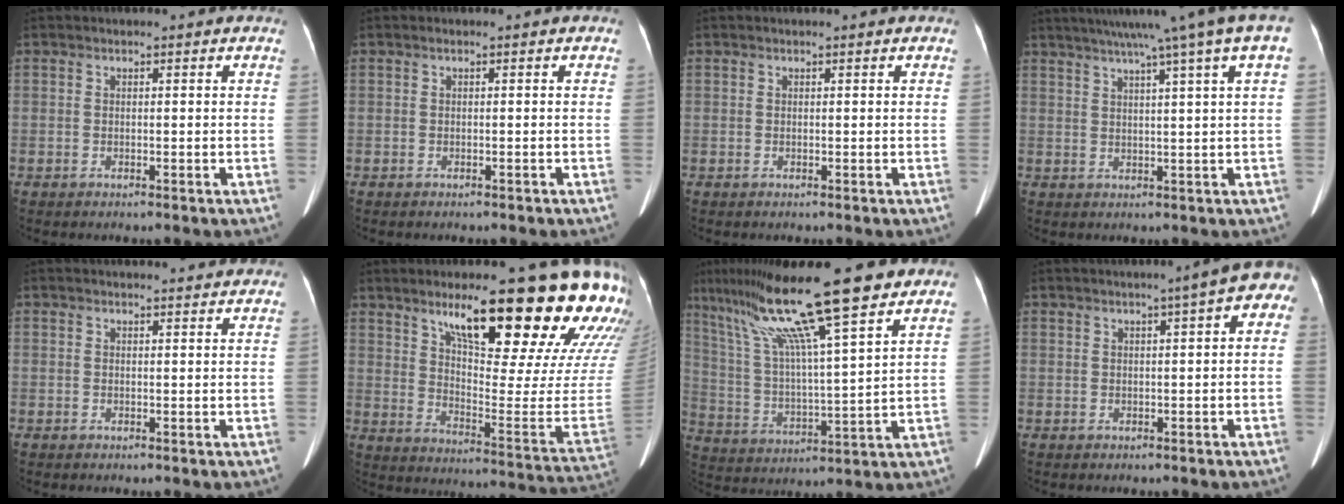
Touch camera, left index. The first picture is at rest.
{"total": 0.5, "force": [-0.4, 0.1, 0.3], "torque": [-0.007, -0.001, -0.006]}
{"total": 0.0}
{"total": 13.1, "force": [8.6, -1.5, 9.8], "torque": [-0.146, 0.026, 0.102]}
{"total": 3.6, "force": [3.5, 0.7, 0.6], "torque": [-0.009, 0.023, 0.039]}
{"total": 25.2, "force": [18.7, 3.2, 16.6], "torque": [-0.213, -0.043, 0.250]}
{"total": 20.5, "force": [14.0, 0.5, 14.9], "torque": [-0.276, 0.026, 0.246]}
{"total": 6.4, "force": [3.0, 1.3, 5.5], "torque": [-0.058, 0.022, 0.021]}